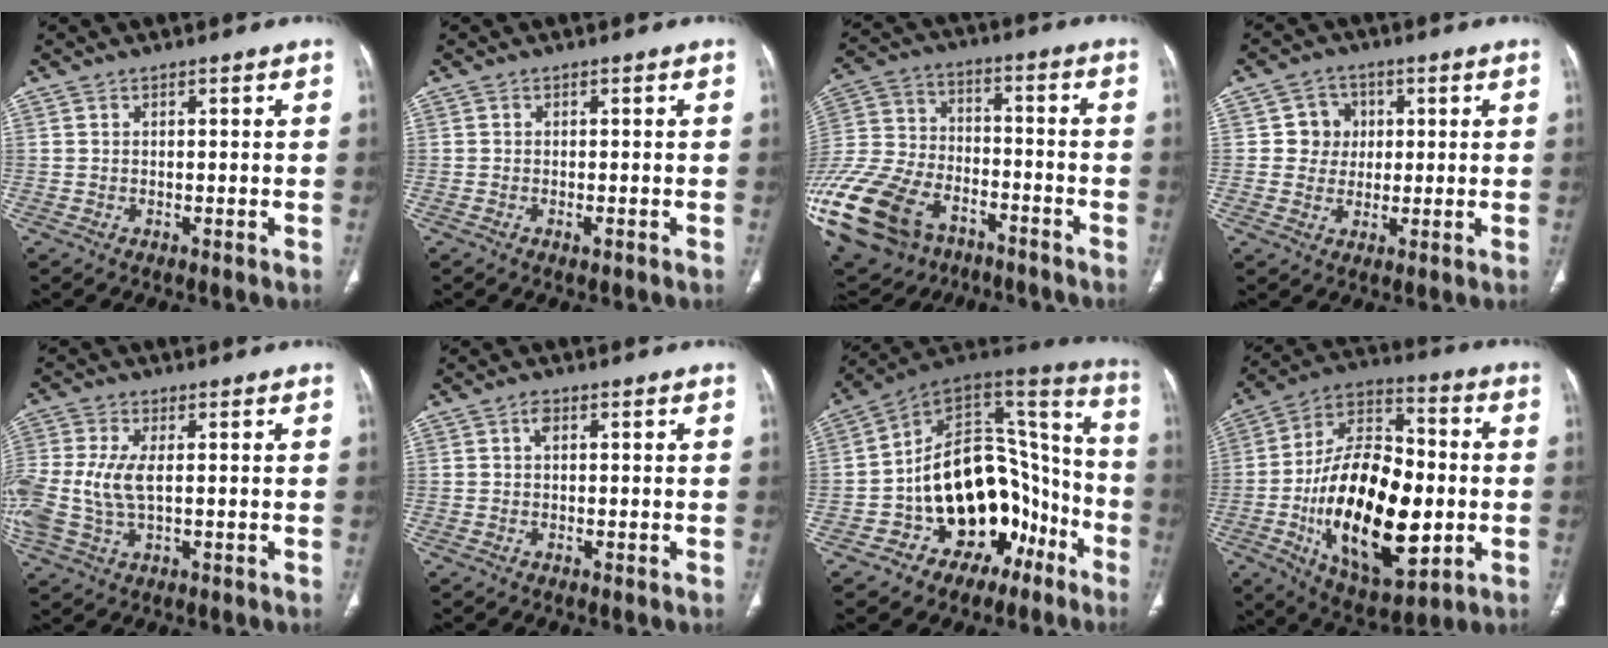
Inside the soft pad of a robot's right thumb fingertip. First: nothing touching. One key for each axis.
{"total": 0.8, "fx": -0.4, "fy": 0.3, "fz": 0.6, "tx": -0.012, "ty": -0.001, "tz": -0.006}
{"total": 32.2, "fx": -17.3, "fy": 20.7, "fz": 17.7, "tx": -0.507, "ty": 0.031, "tz": -0.301}
{"total": 5.5, "fx": 0.9, "fy": 5.3, "fz": 1.1, "tx": 0.019, "ty": 0.008, "tz": 0.009}
{"total": 10.7, "fx": 0.0, "fy": 5.6, "fz": 9.1, "tx": -0.234, "ty": 0.002, "tz": 0.005}
{"total": 1.2, "fx": 0.1, "fy": 0.7, "fz": 0.9, "tx": -0.014, "ty": 0.005, "tz": -0.003}
{"total": 25.0, "fx": -9.9, "fy": 16.3, "fz": 16.2, "tx": -0.192, "ty": 0.117, "tz": -0.137}
{"total": 27.8, "fx": -4.6, "fy": 14.5, "fz": 23.2, "tx": -0.374, "ty": 0.014, "tz": -0.061}